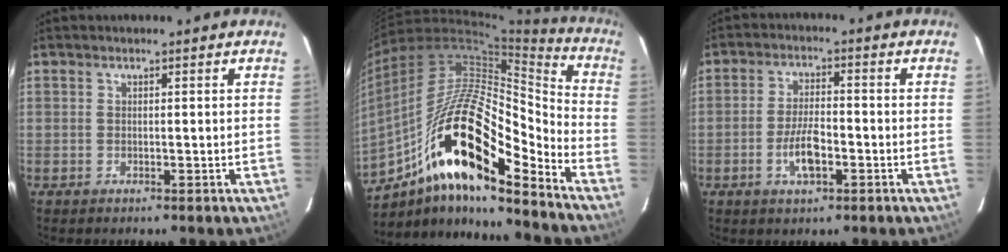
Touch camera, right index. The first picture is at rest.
{"total": 21.8, "force": [-11.7, 5.0, 17.7], "torque": [-0.318, 0.017, -0.197]}
{"total": 5.8, "force": [-2.1, 1.9, 5.1], "torque": [-0.100, 0.002, -0.036]}